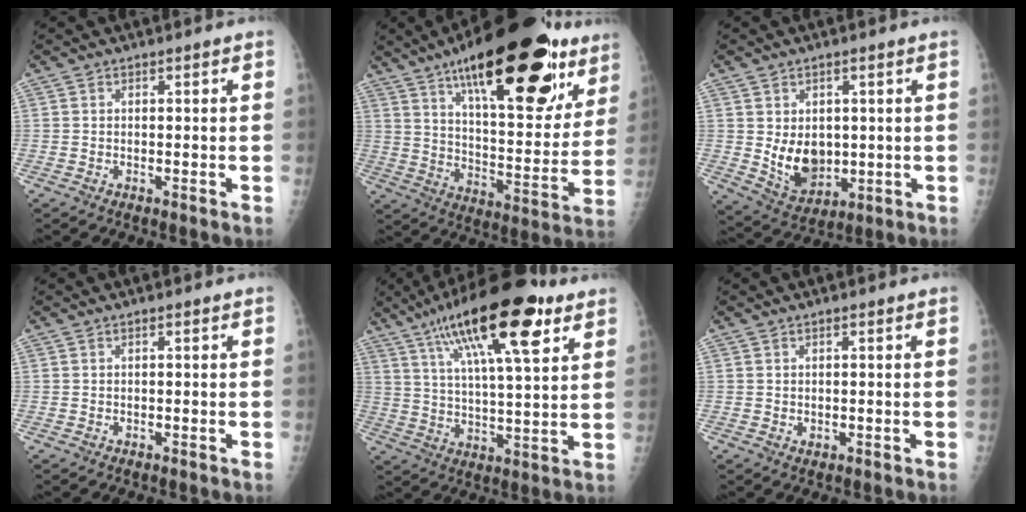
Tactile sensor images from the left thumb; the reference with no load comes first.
{"total": 31.9, "force": [18.3, 11.7, 23.4], "torque": [-0.318, -0.045, 0.276]}
{"total": 8.7, "force": [0.4, 6.4, 5.9], "torque": [-0.066, -0.019, 0.031]}
{"total": 0.0}
{"total": 22.3, "force": [12.0, 6.1, 17.8], "torque": [-0.286, -0.019, 0.199]}
{"total": 1.2, "force": [0.3, 0.7, 0.9], "torque": [-0.013, -0.004, 0.011]}